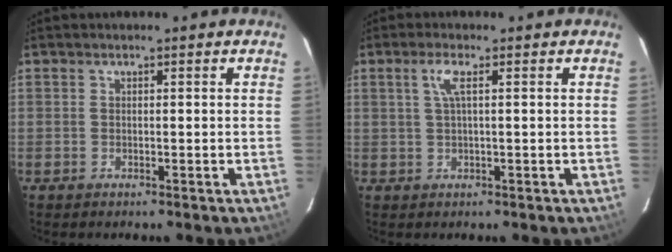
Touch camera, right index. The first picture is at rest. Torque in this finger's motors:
{"motor_torque": [0.39, 0.01, 0.17, 0.07]}